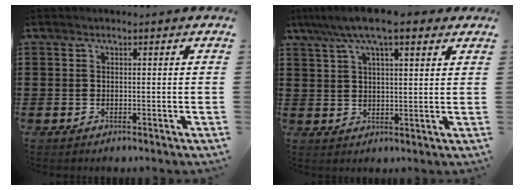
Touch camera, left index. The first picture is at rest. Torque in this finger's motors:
{"motor_torque": [2.14, 0.00, 1.05, 0.21]}